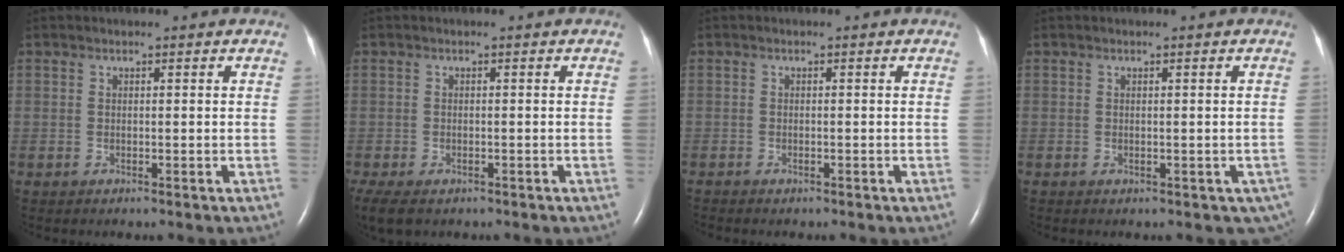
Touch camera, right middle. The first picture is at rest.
{"total": 7.4, "force": [-4.8, 4.0, 4.0], "torque": [-0.098, -0.015, -0.073]}
{"total": 0.9, "force": [-0.7, 0.3, 0.4], "torque": [-0.009, -0.001, -0.010]}
{"total": 2.5, "force": [-0.9, 1.7, 1.6], "torque": [-0.004, -0.001, -0.006]}